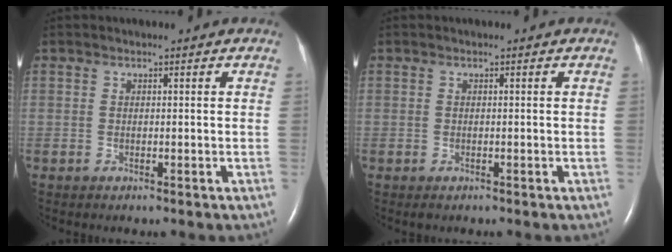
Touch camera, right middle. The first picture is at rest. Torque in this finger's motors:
{"motor_torque": [0.16, -0.09, 0.06, 0.02]}